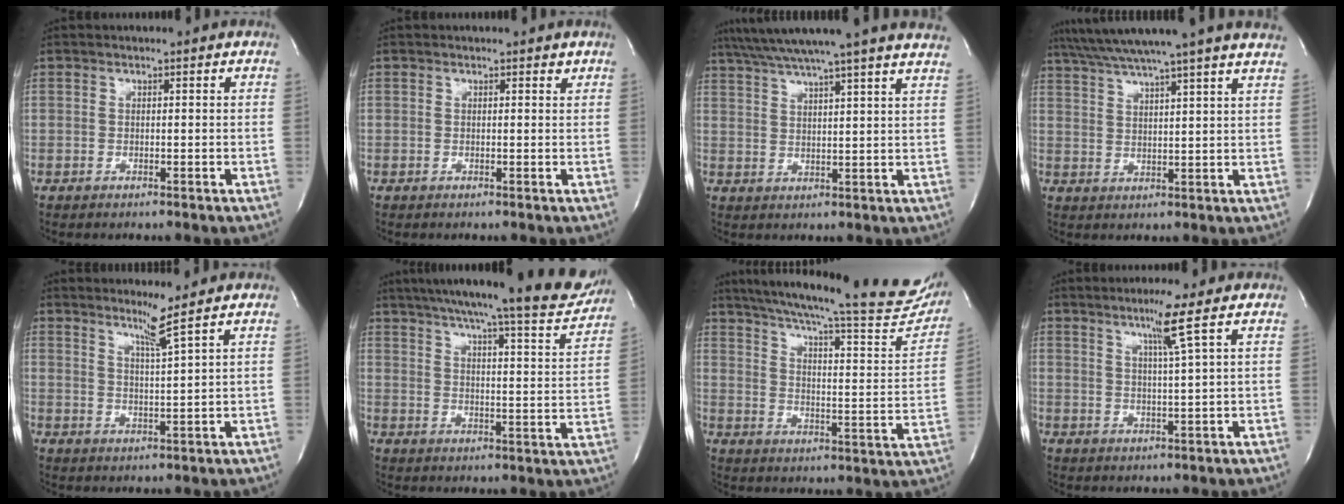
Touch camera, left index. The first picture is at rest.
{"total": 0.6, "force": [0.5, 0.3, 0.2], "torque": [-0.008, -0.002, 0.004]}
{"total": 20.8, "force": [18.3, -1.2, 9.9], "torque": [-0.172, -0.007, 0.240]}
{"total": 18.2, "force": [15.8, -1.7, 8.8], "torque": [-0.156, -0.002, 0.212]}
{"total": 3.7, "force": [2.7, -1.6, 2.0], "torque": [-0.040, -0.019, 0.053]}
{"total": 20.0, "force": [18.0, 1.2, 8.7], "torque": [-0.130, -0.039, 0.230]}
{"total": 29.6, "force": [25.3, 3.9, 14.8], "torque": [-0.234, -0.053, 0.319]}
{"total": 5.0, "force": [2.6, -1.6, 4.0], "torque": [-0.074, -0.011, 0.049]}